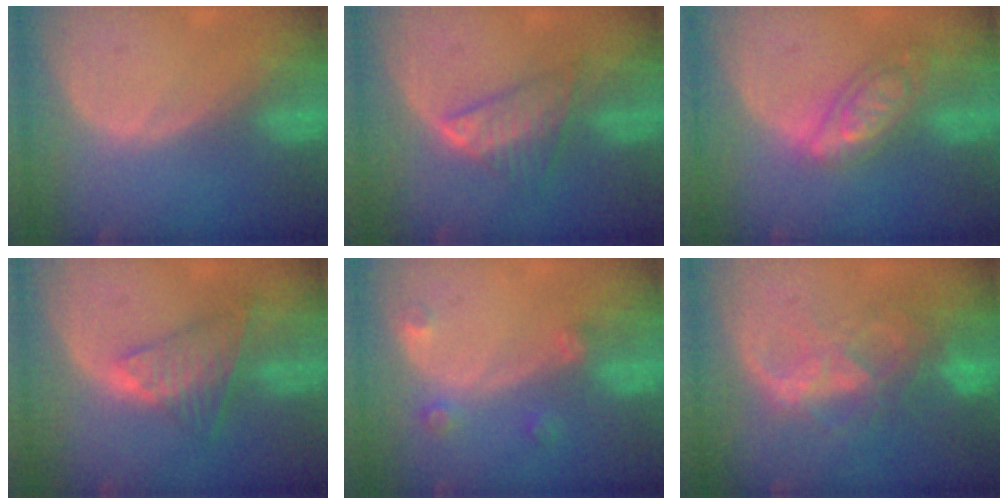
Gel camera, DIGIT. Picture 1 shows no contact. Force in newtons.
{"total": 5.8, "press": 5.5, "slide": 2.1}
{"total": 6.7, "press": 6.7, "slide": 0.4}
{"total": 7.5, "press": 6.2, "slide": 4.3}
{"total": 2.7, "press": 2.6, "slide": 0.4}
{"total": 8.7, "press": 7.5, "slide": 4.3}